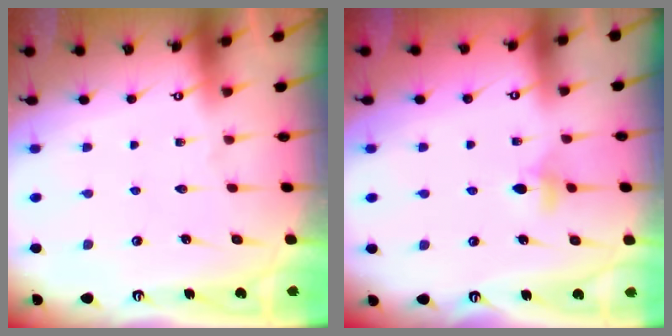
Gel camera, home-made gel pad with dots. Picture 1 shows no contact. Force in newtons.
{"total": 4.4, "press": 4.3, "slide": 0.8}